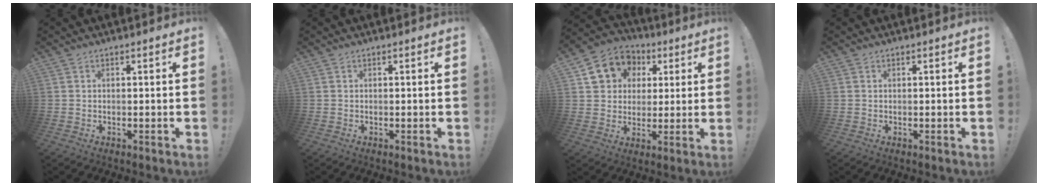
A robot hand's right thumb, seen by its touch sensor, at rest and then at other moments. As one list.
[{"total": 0.0}, {"total": 12.3, "force": [4.5, 10.5, 4.4], "torque": [-0.058, -0.017, 0.092]}, {"total": 0.0}]